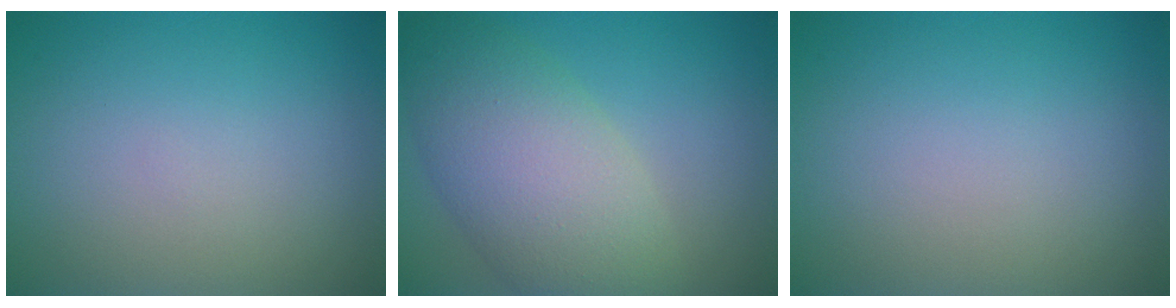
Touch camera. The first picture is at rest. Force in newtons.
{"total": 7.9, "press": 7.9, "slide": 0.6}
{"total": 0.0}